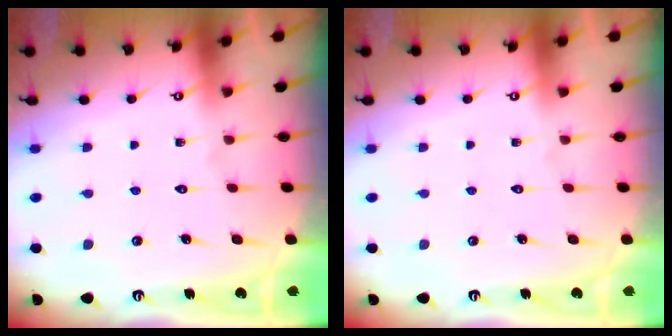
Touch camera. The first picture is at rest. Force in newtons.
{"total": 0.0}